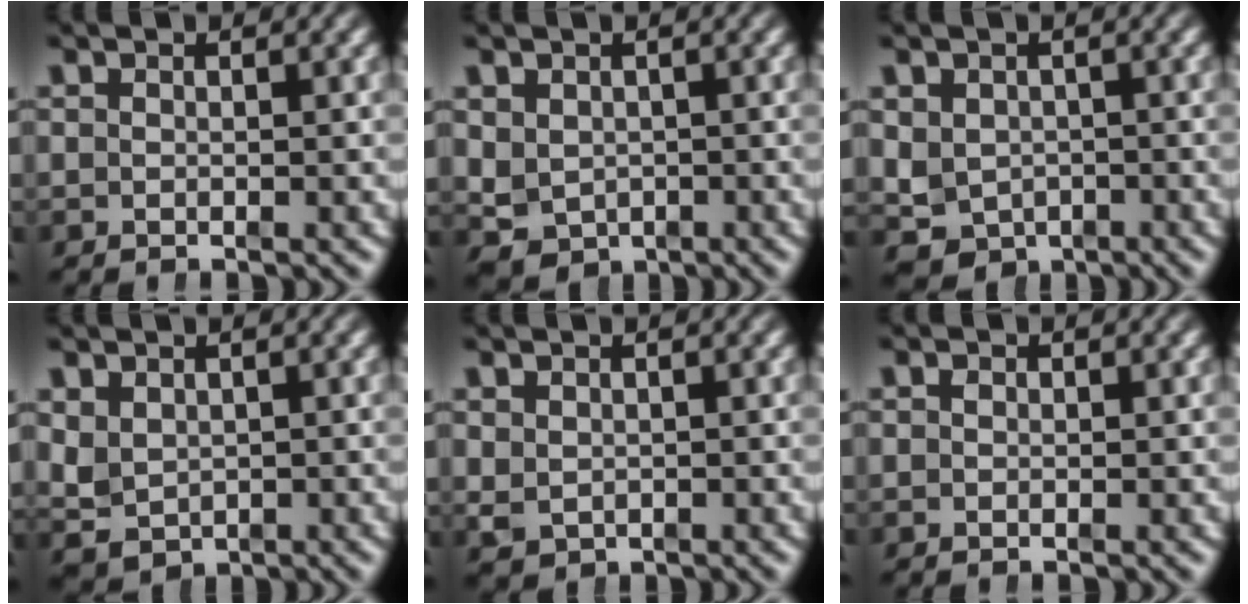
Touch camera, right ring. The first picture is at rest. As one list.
[{"total": 5.8, "force": [-1.2, 5.0, 2.6], "torque": [-0.072, -0.043, 0.002]}, {"total": 7.6, "force": [-2.4, 6.5, 3.0], "torque": [-0.072, -0.047, -0.023]}, {"total": 4.4, "force": [-0.2, 3.9, 2.0], "torque": [-0.064, -0.033, 0.015]}, {"total": 1.8, "force": [-0.2, 1.5, 0.9], "torque": [-0.028, -0.024, 0.015]}, {"total": 0.0}]